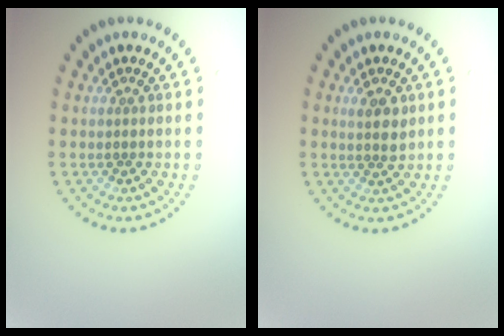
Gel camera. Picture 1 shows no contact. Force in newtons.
{"total": 1.9, "press": 1.7, "slide": 0.6}